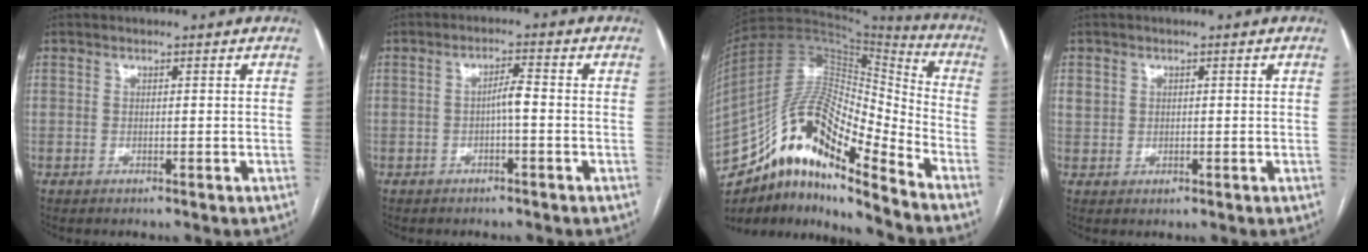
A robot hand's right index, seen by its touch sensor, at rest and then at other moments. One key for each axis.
{"total": 2.7, "fx": -0.6, "fy": 0.4, "fz": 2.6, "tx": -0.042, "ty": 0.005, "tz": -0.011}
{"total": 20.4, "fx": -13.2, "fy": 4.8, "fz": 14.9, "tx": -0.292, "ty": 0.030, "tz": -0.231}
{"total": 2.1, "fx": 0.6, "fy": 1.9, "fz": 0.7, "tx": -0.015, "ty": 0.006, "tz": 0.016}